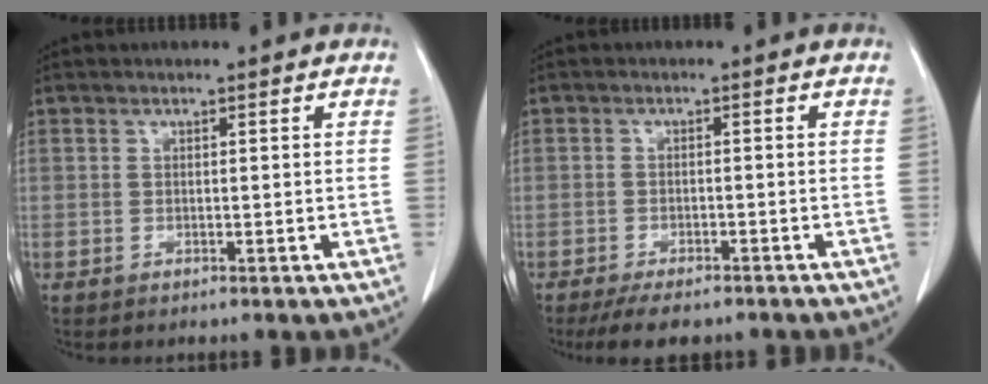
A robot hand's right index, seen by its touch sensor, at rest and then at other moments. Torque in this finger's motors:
{"motor_torque": [-1.31, -0.08, -0.35, -0.21]}